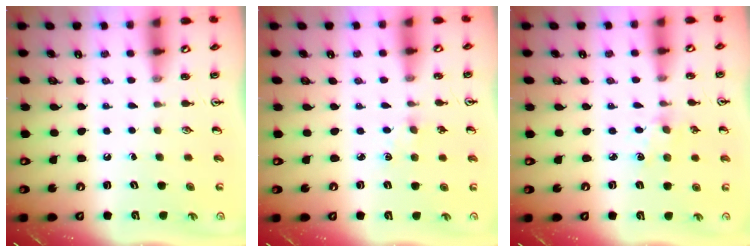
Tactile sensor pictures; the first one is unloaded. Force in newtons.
{"total": 2.2, "press": 2.2, "slide": 0.4}
{"total": 3.4, "press": 3.3, "slide": 0.5}